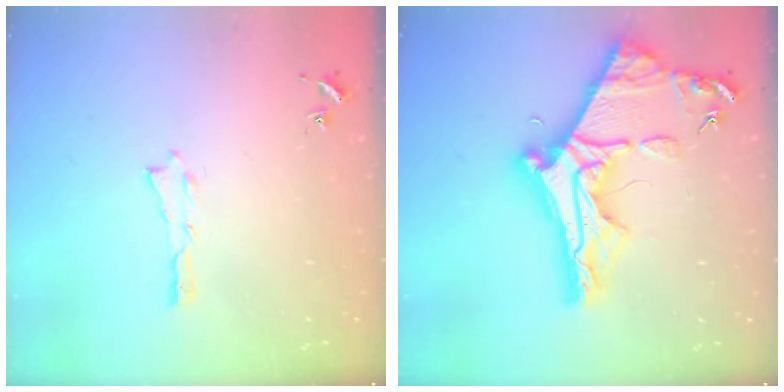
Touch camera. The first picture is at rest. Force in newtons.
{"total": 11.4, "press": 11.3, "slide": 1.0}